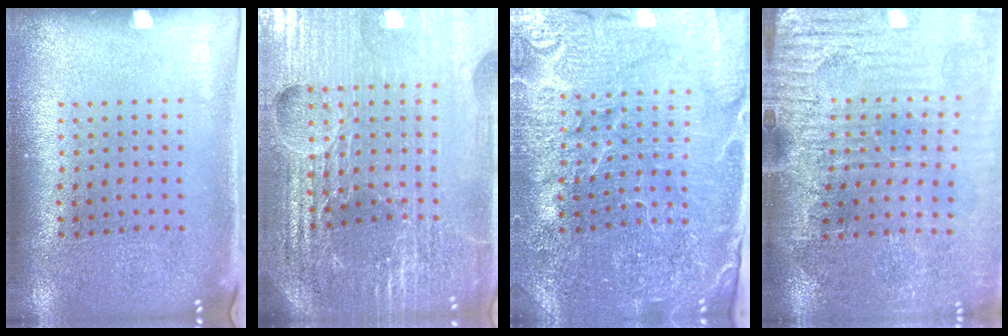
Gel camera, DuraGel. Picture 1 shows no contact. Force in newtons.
{"total": 6.3, "press": 5.6, "slide": 3.0}
{"total": 4.6, "press": 4.3, "slide": 1.5}
{"total": 3.9, "press": 3.6, "slide": 1.4}